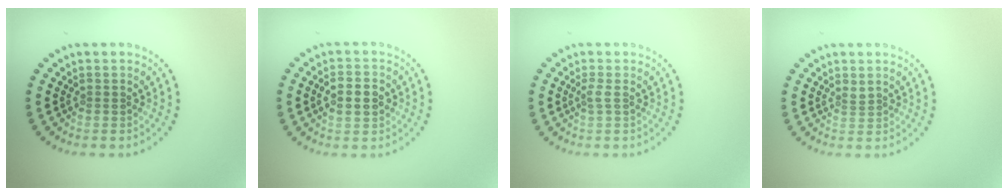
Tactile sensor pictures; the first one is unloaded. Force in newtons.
{"total": 3.2, "press": 3.2, "slide": 0.1}
{"total": 1.0, "press": 0.8, "slide": 0.6}
{"total": 0.9, "press": 0.6, "slide": 0.7}